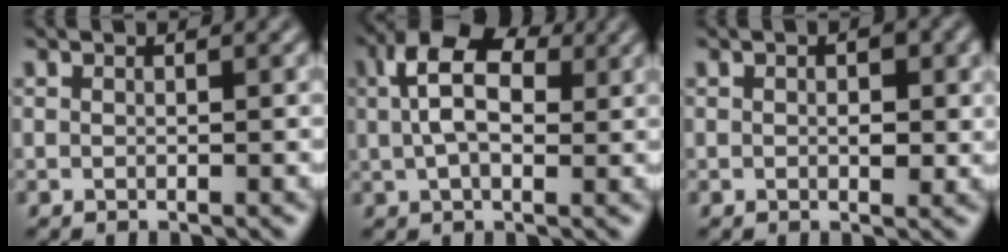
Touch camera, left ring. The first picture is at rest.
{"total": 7.4, "force": [1.5, 4.3, 5.8], "torque": [-0.122, 0.030, 0.015]}
{"total": 2.1, "force": [0.0, 1.1, 1.8], "torque": [-0.022, 0.005, 0.006]}